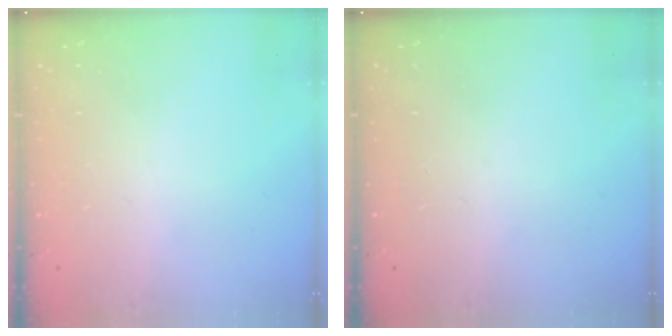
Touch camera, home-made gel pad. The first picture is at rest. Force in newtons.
{"total": 0.0}